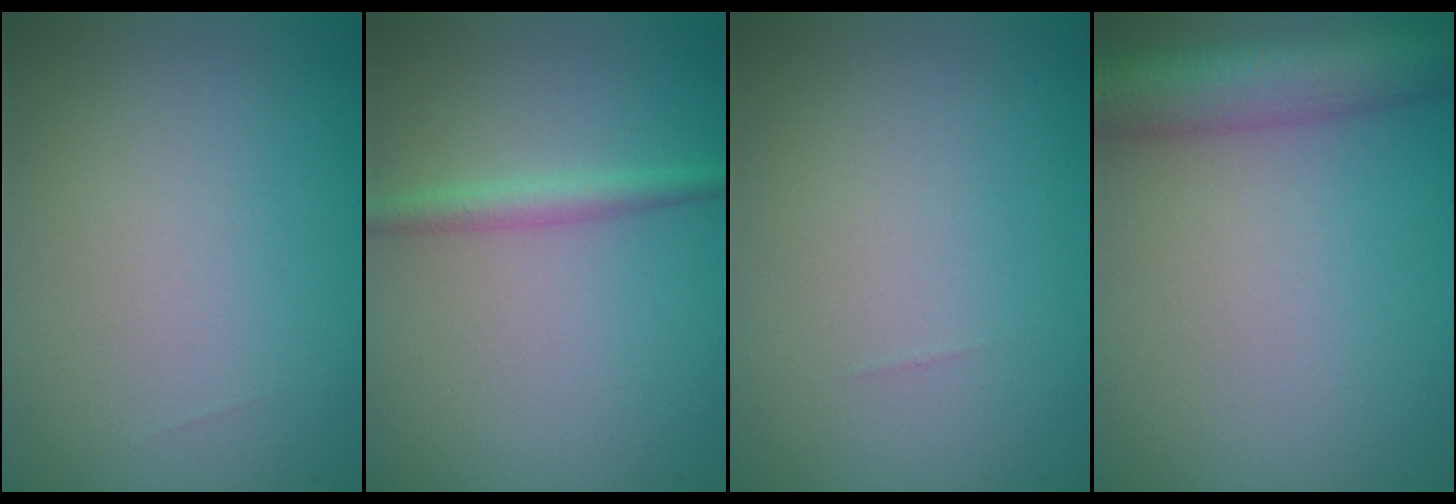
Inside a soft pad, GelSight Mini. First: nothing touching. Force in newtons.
{"total": 2.0, "press": 2.0, "slide": 0.0}
{"total": 0.0}
{"total": 7.5, "press": 7.5, "slide": 0.4}